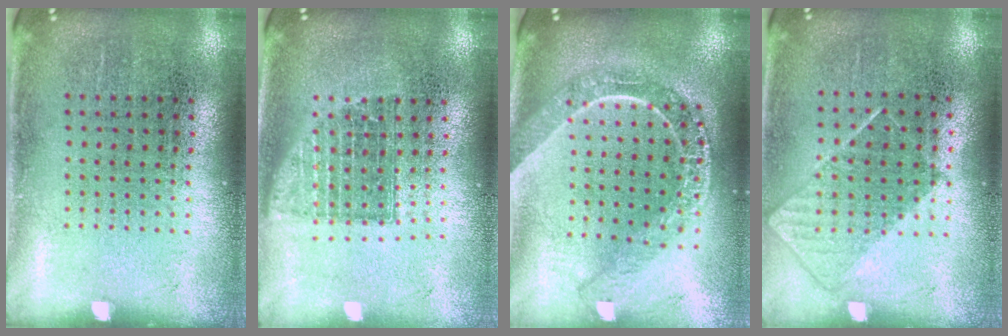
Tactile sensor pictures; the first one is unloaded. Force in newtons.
{"total": 1.5, "press": 1.2, "slide": 0.9}
{"total": 2.2, "press": 1.9, "slide": 1.1}
{"total": 0.8, "press": 0.7, "slide": 0.4}